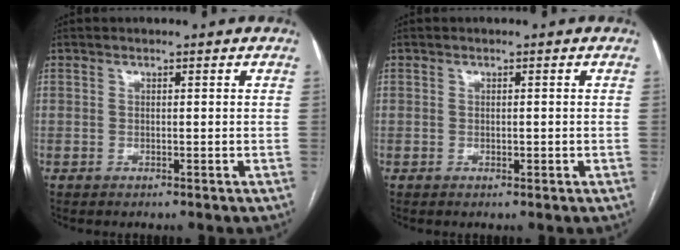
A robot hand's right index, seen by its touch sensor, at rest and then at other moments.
{"total": 0.7, "force": [-0.1, 0.6, 0.4], "torque": [-0.005, 0.001, 0.001]}